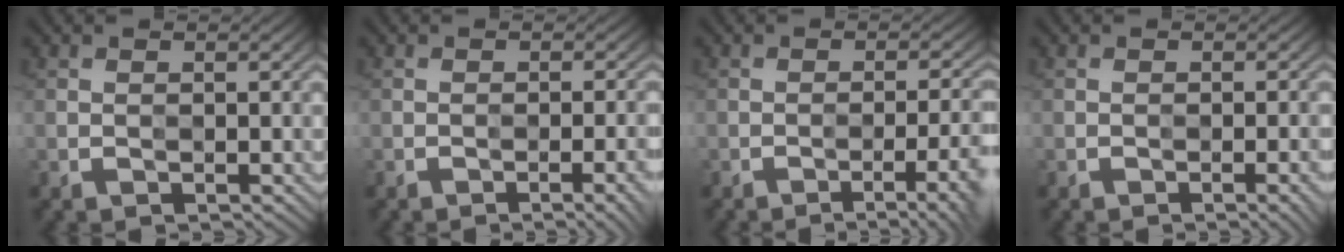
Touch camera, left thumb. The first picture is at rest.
{"total": 4.4, "force": [-2.6, 1.0, 3.4], "torque": [-0.027, -0.004, -0.022]}
{"total": 7.7, "force": [-4.0, 2.2, 6.2], "torque": [-0.046, 0.012, -0.045]}
{"total": 2.9, "force": [-2.0, 0.4, 2.0], "torque": [-0.017, -0.005, -0.021]}